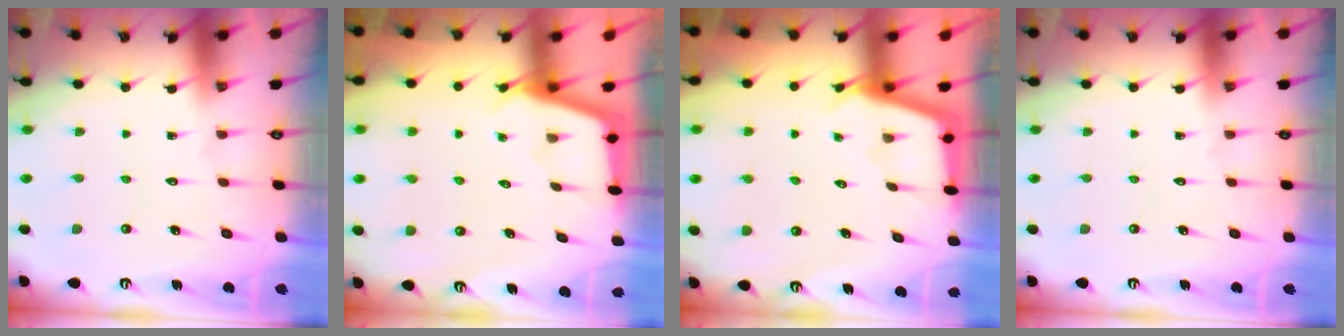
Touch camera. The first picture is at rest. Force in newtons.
{"total": 2.4, "press": 2.4, "slide": 0.2}
{"total": 2.5, "press": 2.5, "slide": 0.1}
{"total": 0.0}